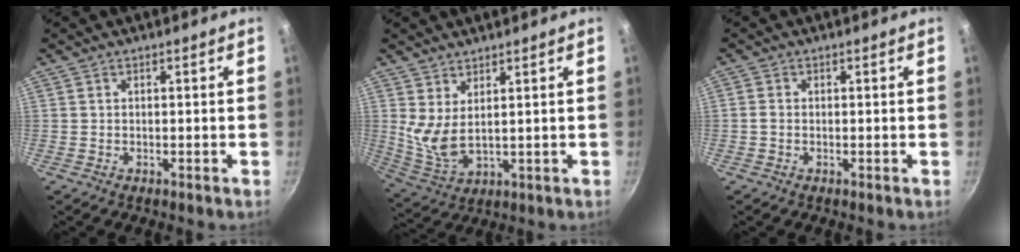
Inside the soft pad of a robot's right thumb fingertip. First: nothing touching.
{"total": 6.5, "force": [3.1, 2.5, 5.1], "torque": [-0.096, -0.037, 0.070]}
{"total": 1.0, "force": [-0.3, 0.8, 0.6], "torque": [-0.015, 0.004, -0.007]}